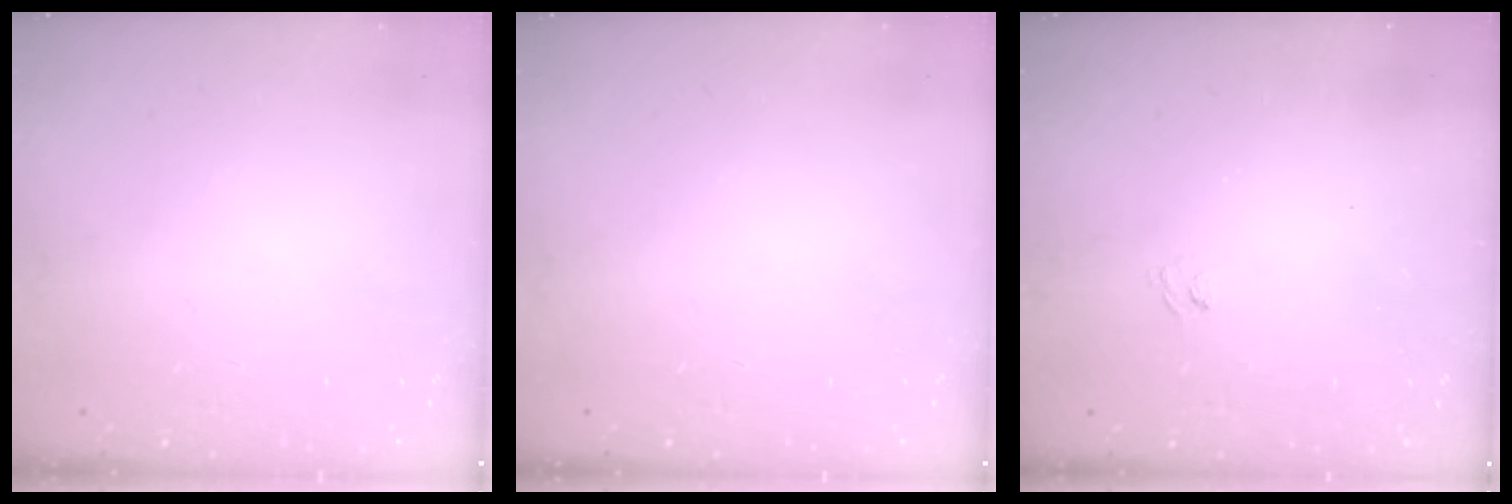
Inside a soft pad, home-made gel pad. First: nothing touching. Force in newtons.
{"total": 0.0}
{"total": 2.8, "press": 2.6, "slide": 1.0}